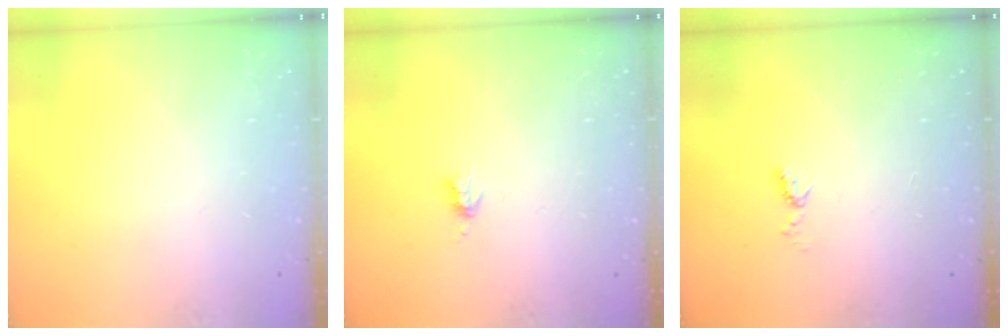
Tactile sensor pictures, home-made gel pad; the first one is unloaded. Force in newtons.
{"total": 2.9, "press": 2.8, "slide": 0.5}
{"total": 4.7, "press": 4.6, "slide": 0.7}